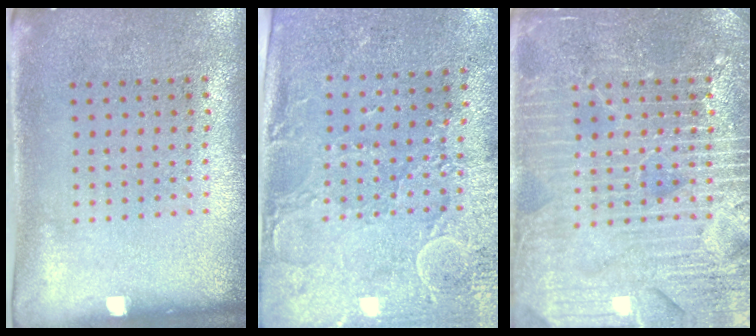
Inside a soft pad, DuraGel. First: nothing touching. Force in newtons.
{"total": 2.9, "press": 2.5, "slide": 1.5}
{"total": 7.1, "press": 7.0, "slide": 0.9}